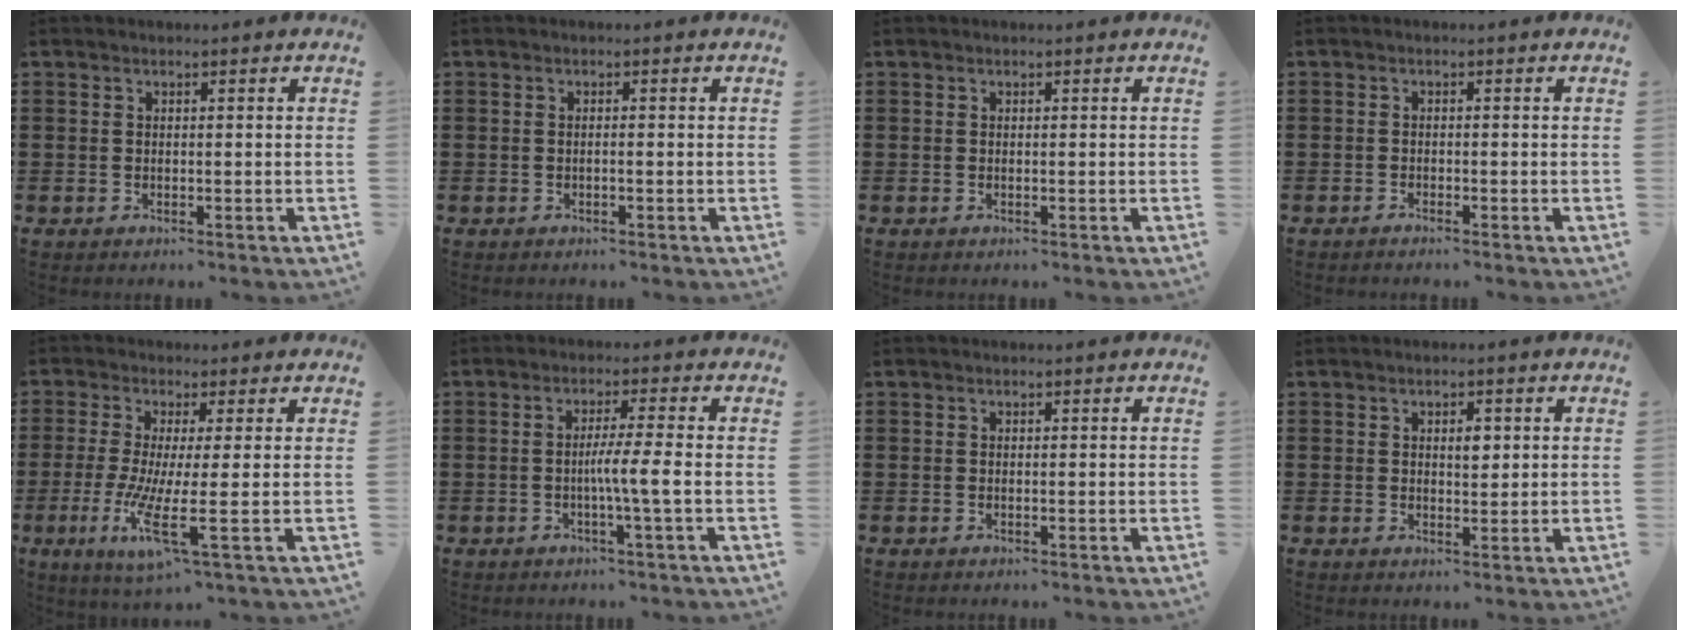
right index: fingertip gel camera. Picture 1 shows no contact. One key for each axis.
{"total": 0.6, "fx": -0.3, "fy": 0.0, "fz": 0.5, "tx": -0.009, "ty": -0.002, "tz": -0.005}
{"total": 0.0}
{"total": 0.8, "fx": -0.8, "fy": 0.0, "fz": 0.1, "tx": -0.005, "ty": -0.001, "tz": -0.016}
{"total": 8.1, "fx": -1.6, "fy": -0.1, "fz": 7.9, "tx": -0.172, "ty": -0.028, "tz": -0.032}
{"total": 4.8, "fx": -0.9, "fy": -0.5, "fz": 4.7, "tx": -0.084, "ty": -0.006, "tz": -0.021}
{"total": 0.0}
{"total": 2.5, "fx": 0.7, "fy": 1.2, "fz": 2.0, "tx": -0.027, "ty": 0.000, "tz": 0.007}